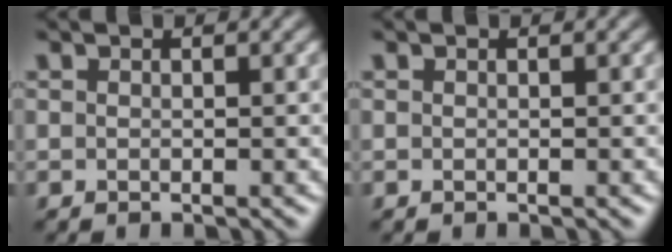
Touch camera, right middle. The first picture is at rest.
{"total": 0.0}